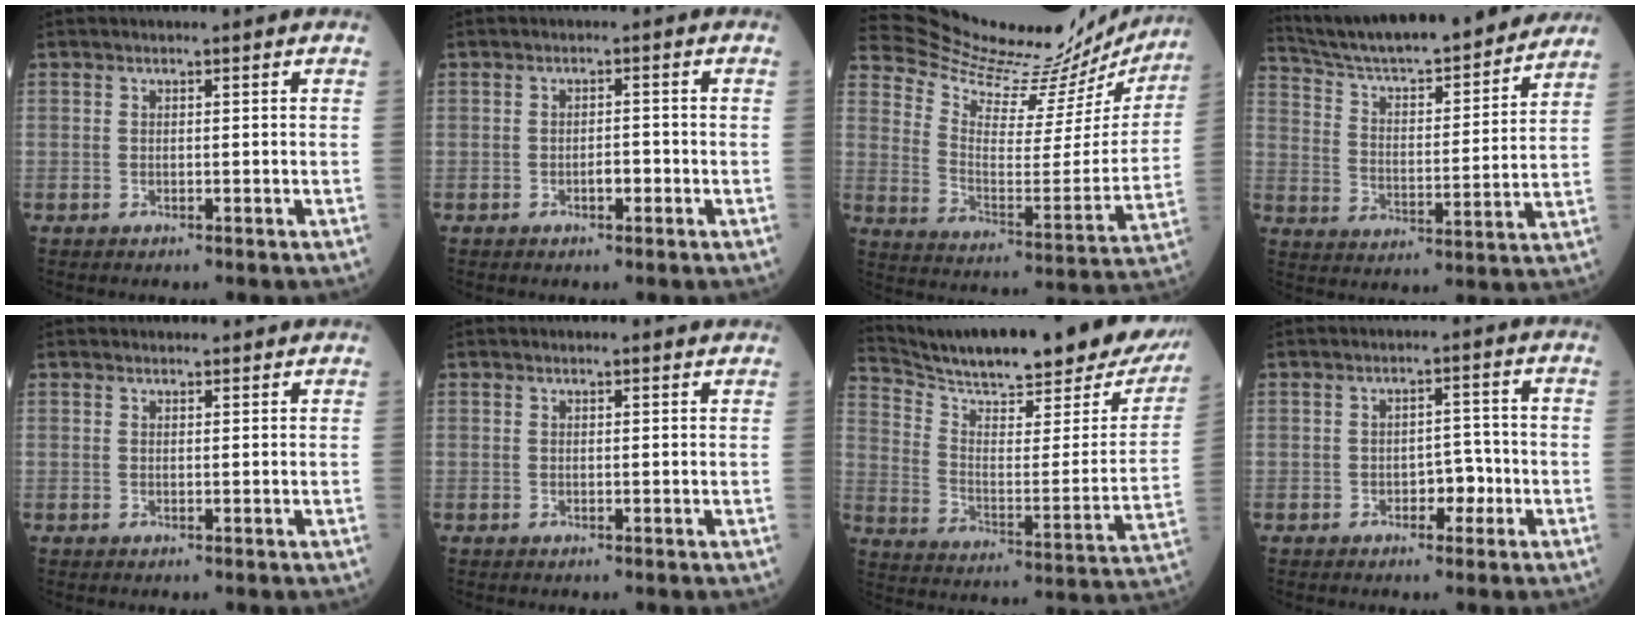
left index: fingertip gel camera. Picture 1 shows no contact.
{"total": 1.6, "force": [-0.9, 0.6, 1.2], "torque": [-0.015, -0.001, -0.017]}
{"total": 25.5, "force": [24.4, 4.1, 6.0], "torque": [-0.107, -0.085, 0.328]}
{"total": 22.9, "force": [20.8, 2.3, 9.3], "torque": [-0.152, -0.011, 0.305]}
{"total": 3.1, "force": [3.0, 0.7, 0.4], "torque": [-0.005, 0.012, 0.035]}
{"total": 2.6, "force": [2.5, 0.3, 0.4], "torque": [-0.009, 0.000, 0.020]}
{"total": 28.7, "force": [25.2, 3.9, 13.1], "torque": [-0.217, -0.079, 0.337]}
{"total": 2.9, "force": [-1.3, 1.7, 2.0], "torque": [-0.021, 0.004, -0.022]}